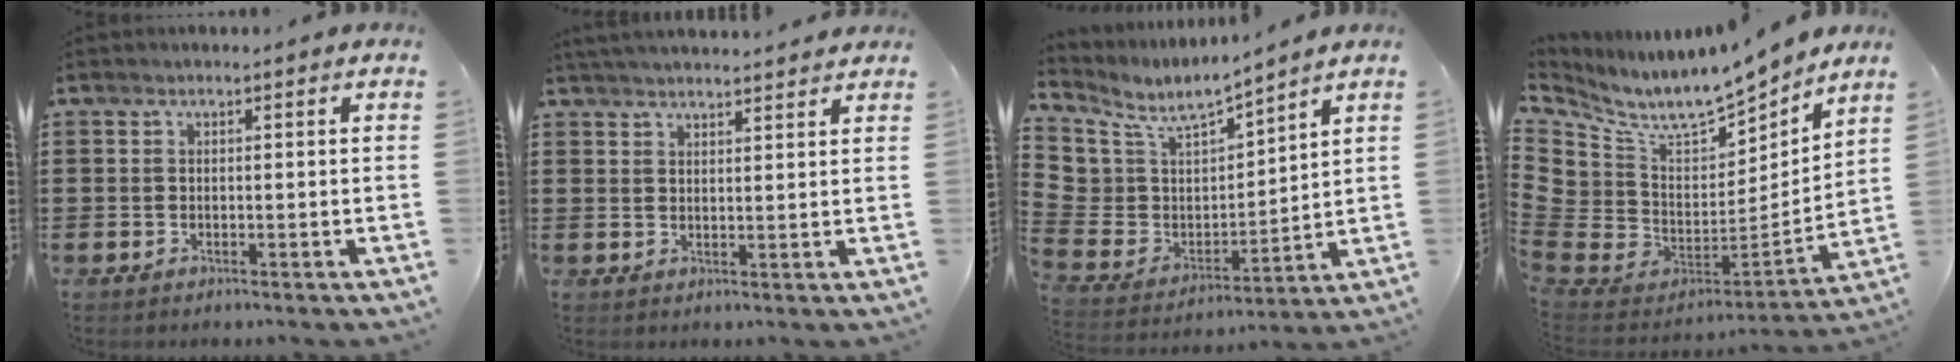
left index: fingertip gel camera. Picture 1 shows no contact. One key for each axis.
{"total": 2.9, "fx": 2.9, "fy": -0.2, "fz": 0.3, "tx": -0.013, "ty": -0.006, "tz": 0.055}
{"total": 6.6, "fx": 5.3, "fy": 3.9, "fz": 0.7, "tx": -0.057, "ty": -0.048, "tz": 0.094}
{"total": 7.2, "fx": 6.3, "fy": 2.7, "fz": 2.1, "tx": -0.080, "ty": -0.063, "tz": 0.106}